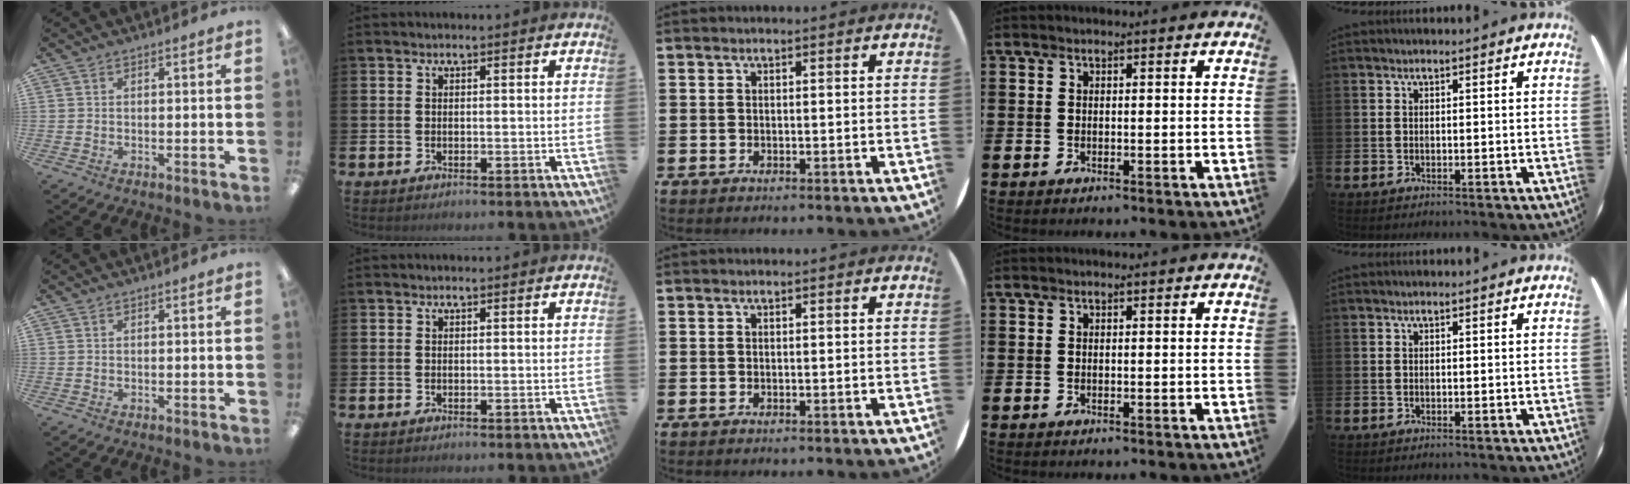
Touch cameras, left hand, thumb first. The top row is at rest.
{}